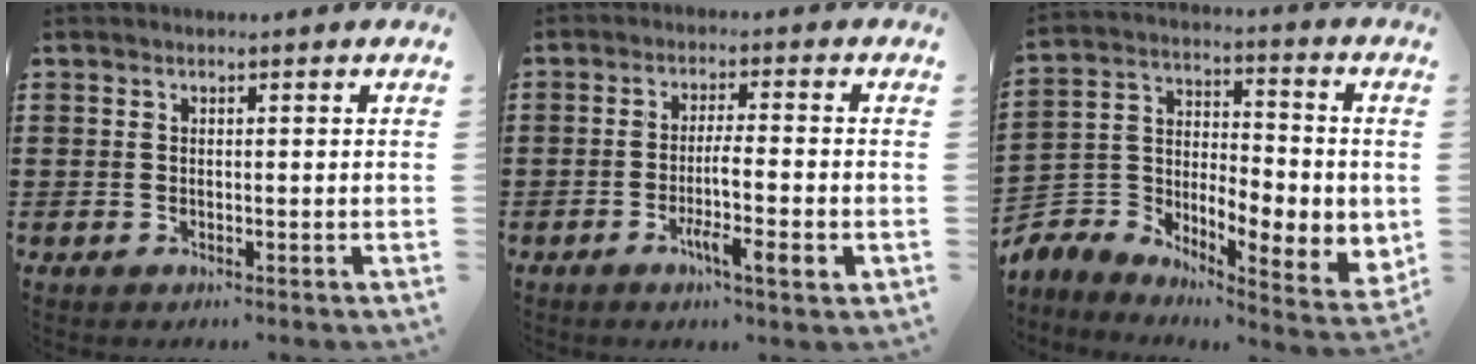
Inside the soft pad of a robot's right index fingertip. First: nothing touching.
{"total": 5.9, "force": [-2.1, 0.3, 5.5], "torque": [-0.096, -0.009, -0.038]}
{"total": 5.5, "force": [-1.8, 3.9, 3.6], "torque": [-0.089, -0.027, -0.033]}